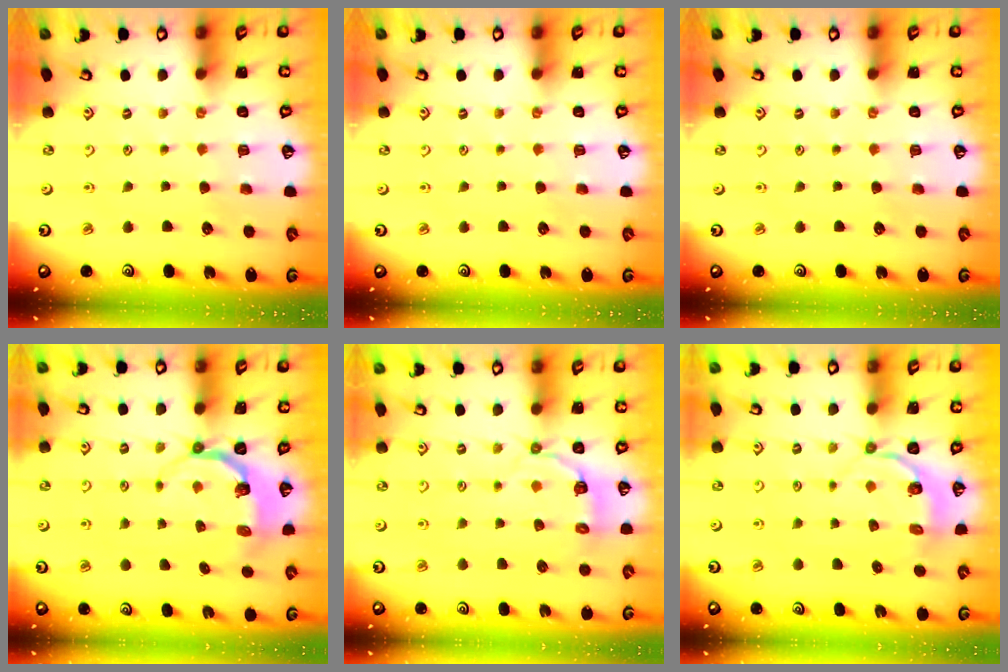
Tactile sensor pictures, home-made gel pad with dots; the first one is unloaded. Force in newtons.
{"total": 0.0}
{"total": 0.0}
{"total": 5.9, "press": 4.8, "slide": 3.4}
{"total": 4.9, "press": 3.7, "slide": 3.2}
{"total": 3.4, "press": 2.3, "slide": 2.5}